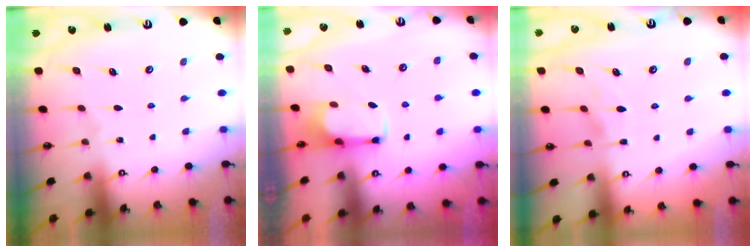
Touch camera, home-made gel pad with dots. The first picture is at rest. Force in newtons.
{"total": 2.7, "press": 2.6, "slide": 1.0}
{"total": 1.3, "press": 0.8, "slide": 1.0}